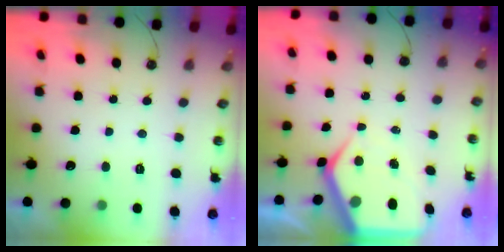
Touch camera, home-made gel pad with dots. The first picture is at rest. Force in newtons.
{"total": 8.4, "press": 8.3, "slide": 0.8}